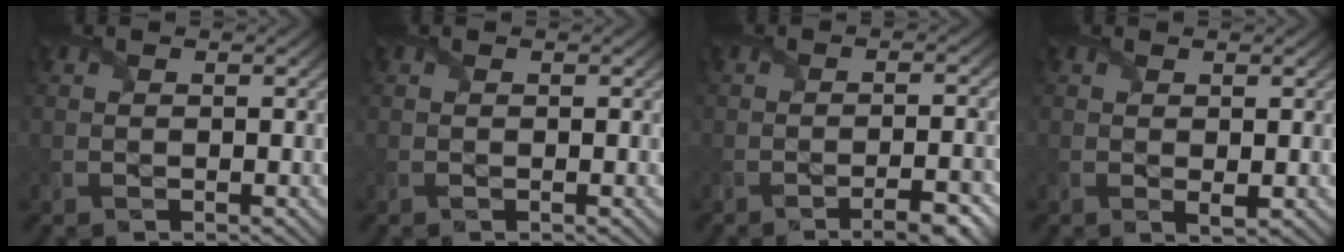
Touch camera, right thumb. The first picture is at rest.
{"total": 0.0}
{"total": 4.5, "force": [-2.8, 1.1, 3.4], "torque": [-0.046, 0.000, -0.037]}
{"total": 1.0, "force": [0.3, 0.3, 0.9], "torque": [-0.019, -0.008, 0.009]}